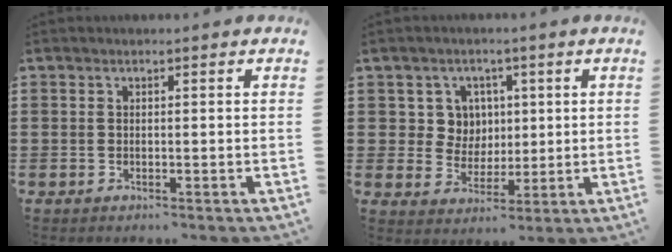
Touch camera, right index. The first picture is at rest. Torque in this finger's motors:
{"motor_torque": [0.21, 0.21, 0.13, 0.03]}